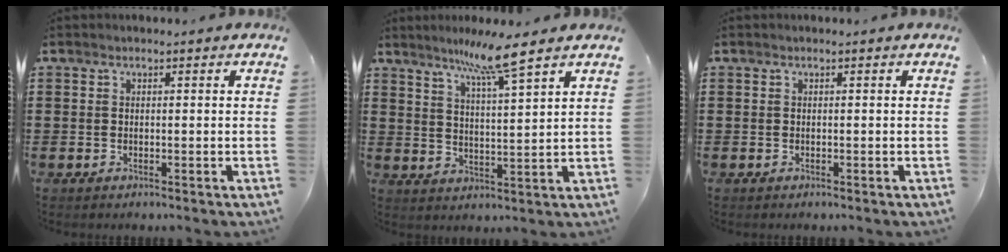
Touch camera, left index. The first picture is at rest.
{"total": 7.3, "force": [5.6, -0.6, 4.7], "torque": [-0.101, -0.019, 0.094]}
{"total": 0.0}